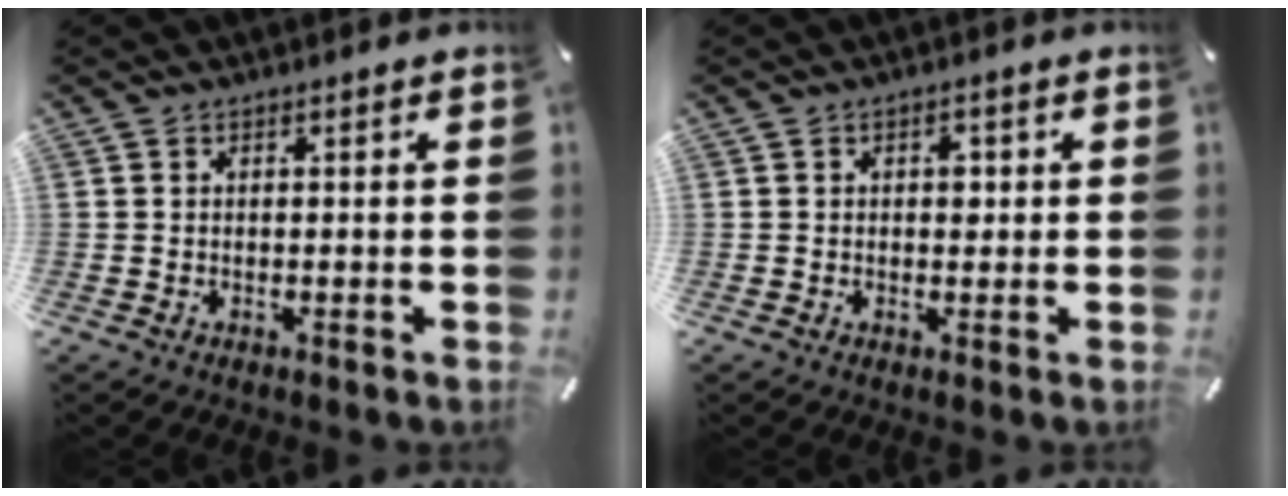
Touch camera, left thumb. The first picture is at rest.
{"total": 2.3, "force": [0.3, 1.6, 1.7], "torque": [-0.010, -0.001, -0.002]}